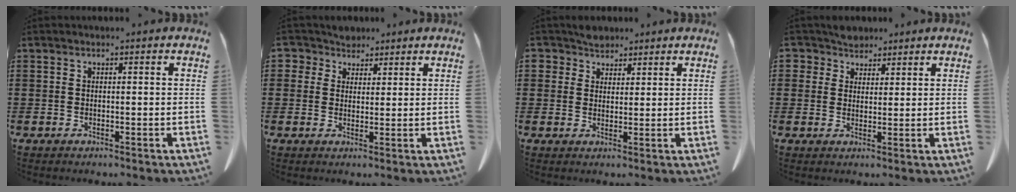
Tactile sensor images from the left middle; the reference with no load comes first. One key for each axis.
{"total": 3.8, "fx": 2.5, "fy": 2.7, "fz": 0.6, "tx": -0.021, "ty": 0.004, "tz": 0.044}
{"total": 3.2, "fx": 2.6, "fy": 1.9, "fz": 0.3, "tx": -0.017, "ty": 0.008, "tz": 0.051}
{"total": 3.8, "fx": 3.0, "fy": 2.4, "fz": 0.5, "tx": -0.027, "ty": 0.006, "tz": 0.055}